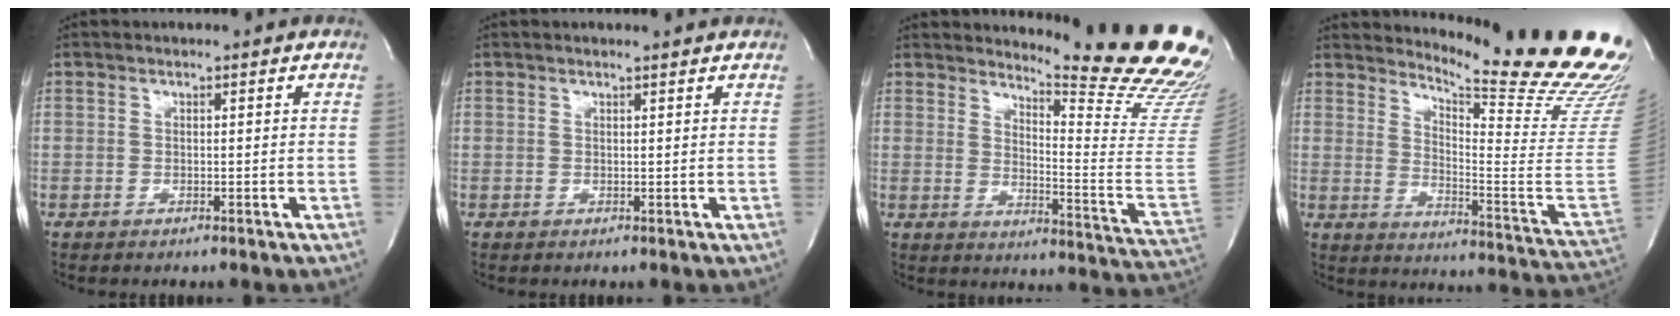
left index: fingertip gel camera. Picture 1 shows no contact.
{"total": 2.3, "force": [2.2, -0.1, 0.6], "torque": [-0.012, 0.004, 0.023]}
{"total": 21.8, "force": [19.7, 0.6, 9.3], "torque": [-0.126, -0.163, 0.228]}
{"total": 22.9, "force": [20.4, -0.2, 10.4], "torque": [-0.156, -0.153, 0.250]}